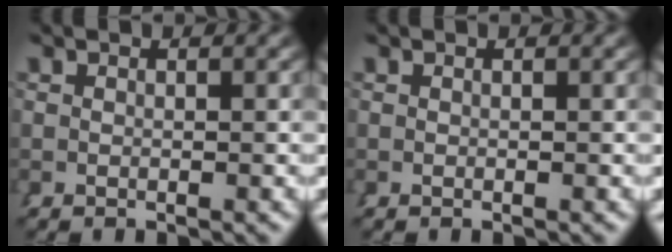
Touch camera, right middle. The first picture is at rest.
{"total": 0.0}